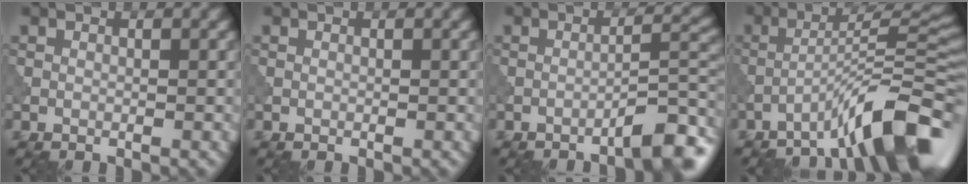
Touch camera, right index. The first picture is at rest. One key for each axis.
{"total": 0.0}
{"total": 4.3, "fx": -2.9, "fy": 0.5, "fz": 3.2, "tx": -0.043, "ty": 0.018, "tz": -0.048}
{"total": 9.6, "fx": -6.0, "fy": 1.4, "fz": 7.3, "tx": -0.100, "ty": 0.022, "tz": -0.103}